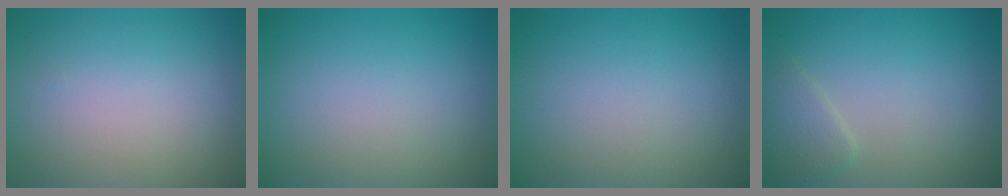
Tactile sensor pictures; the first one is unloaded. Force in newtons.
{"total": 0.0}
{"total": 0.0}
{"total": 1.8, "press": 1.8, "slide": 0.1}